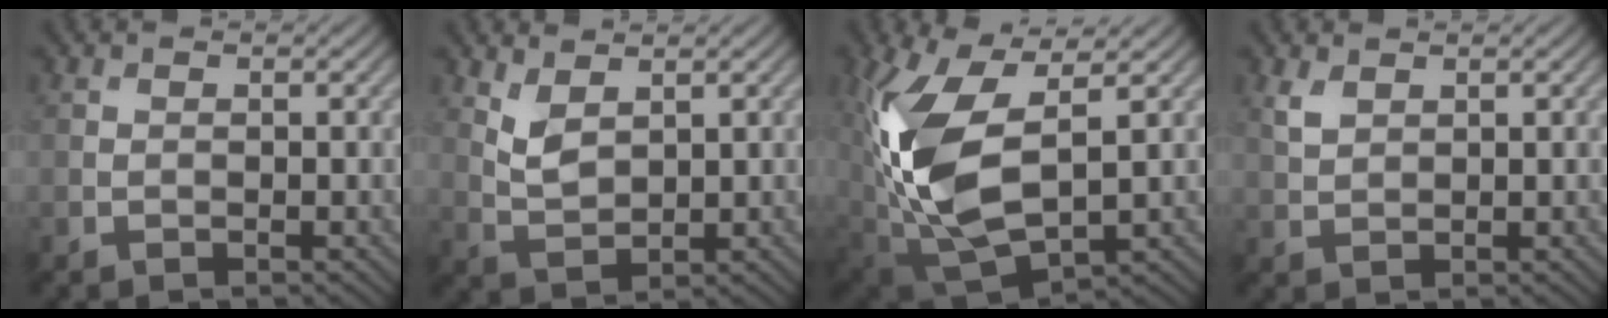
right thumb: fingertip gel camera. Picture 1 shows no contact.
{"total": 3.4, "force": [2.1, 1.5, 2.2], "torque": [-0.059, -0.005, 0.049]}
{"total": 14.0, "force": [1.6, 7.6, 11.7], "torque": [-0.273, -0.015, 0.039]}
{"total": 2.0, "force": [1.3, 1.1, 1.2], "torque": [-0.035, -0.001, 0.030]}